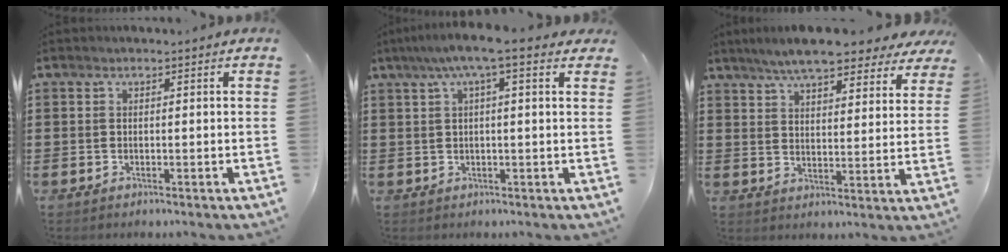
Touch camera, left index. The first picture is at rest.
{"total": 5.2, "force": [2.8, 0.2, 4.3], "torque": [-0.090, 0.004, 0.048]}
{"total": 7.5, "force": [6.8, 0.8, 3.1], "torque": [-0.077, -0.022, 0.120]}